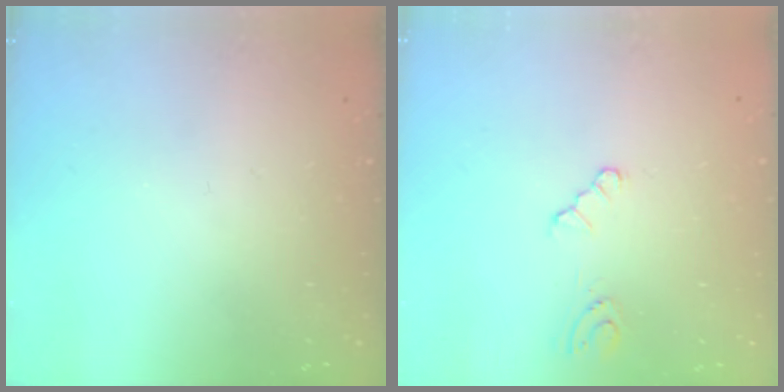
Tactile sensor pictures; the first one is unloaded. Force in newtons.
{"total": 3.5, "press": 3.4, "slide": 0.6}